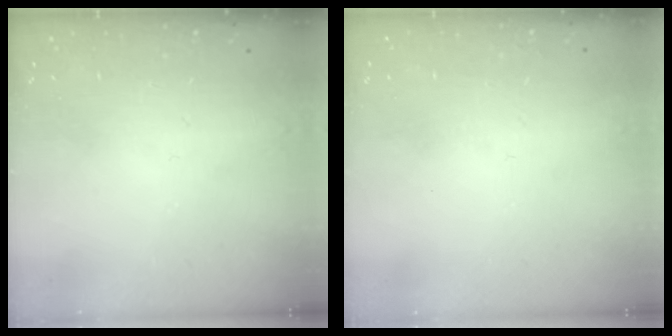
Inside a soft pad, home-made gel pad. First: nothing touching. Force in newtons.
{"total": 1.6, "press": 1.6, "slide": 0.1}